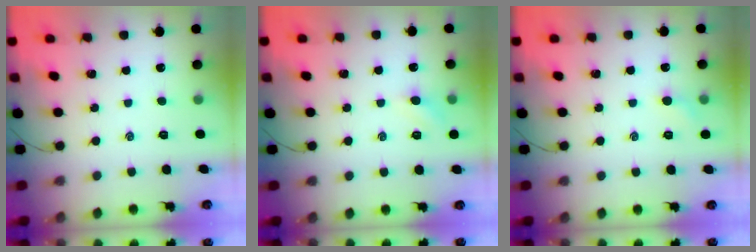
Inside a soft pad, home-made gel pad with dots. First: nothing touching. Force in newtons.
{"total": 5.6, "press": 5.4, "slide": 1.5}
{"total": 4.7, "press": 4.5, "slide": 1.5}